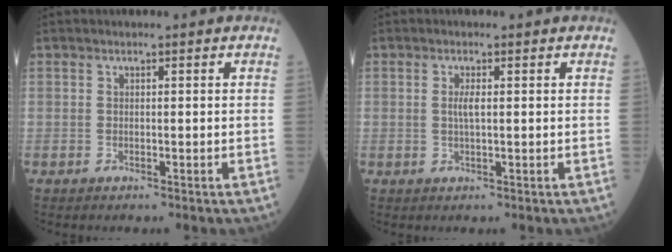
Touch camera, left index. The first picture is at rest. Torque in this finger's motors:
{"motor_torque": [0.40, -0.06, 0.07, 0.01]}